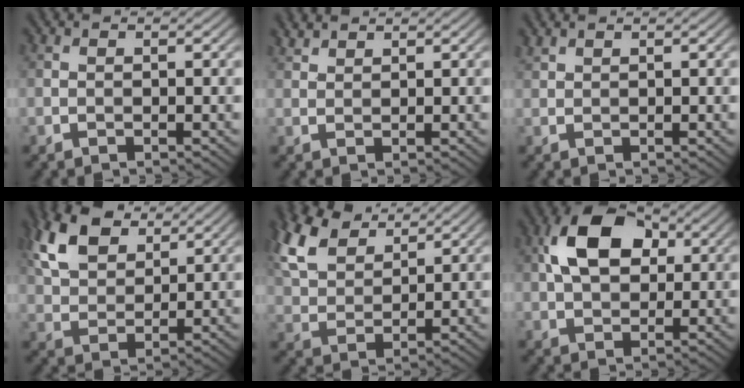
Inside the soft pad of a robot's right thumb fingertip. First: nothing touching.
{"total": 1.7, "force": [1.6, 0.3, 0.5], "torque": [-0.015, 0.006, 0.039]}
{"total": 1.2, "force": [1.1, 0.2, 0.3], "torque": [-0.014, 0.005, 0.029]}
{"total": 10.0, "force": [5.5, 5.7, 6.2], "torque": [-0.164, 0.017, 0.112]}
{"total": 10.0, "force": [6.3, 5.1, 5.9], "torque": [-0.168, 0.022, 0.134]}
{"total": 10.0, "force": [2.6, 6.3, 7.3], "torque": [-0.154, 0.019, 0.040]}